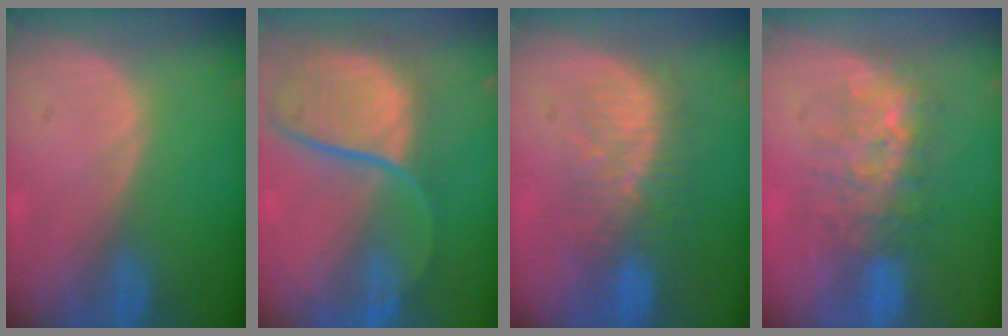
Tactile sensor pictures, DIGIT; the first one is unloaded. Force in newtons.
{"total": 12.2, "press": 9.9, "slide": 7.0}
{"total": 9.3, "press": 8.3, "slide": 4.2}
{"total": 7.6, "press": 7.3, "slide": 2.0}